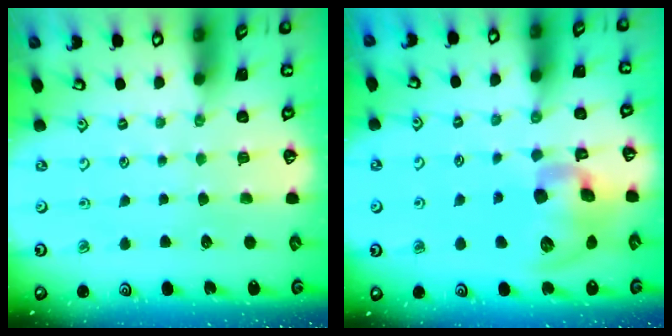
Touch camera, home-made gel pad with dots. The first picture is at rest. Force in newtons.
{"total": 15.1, "press": 14.9, "slide": 2.3}